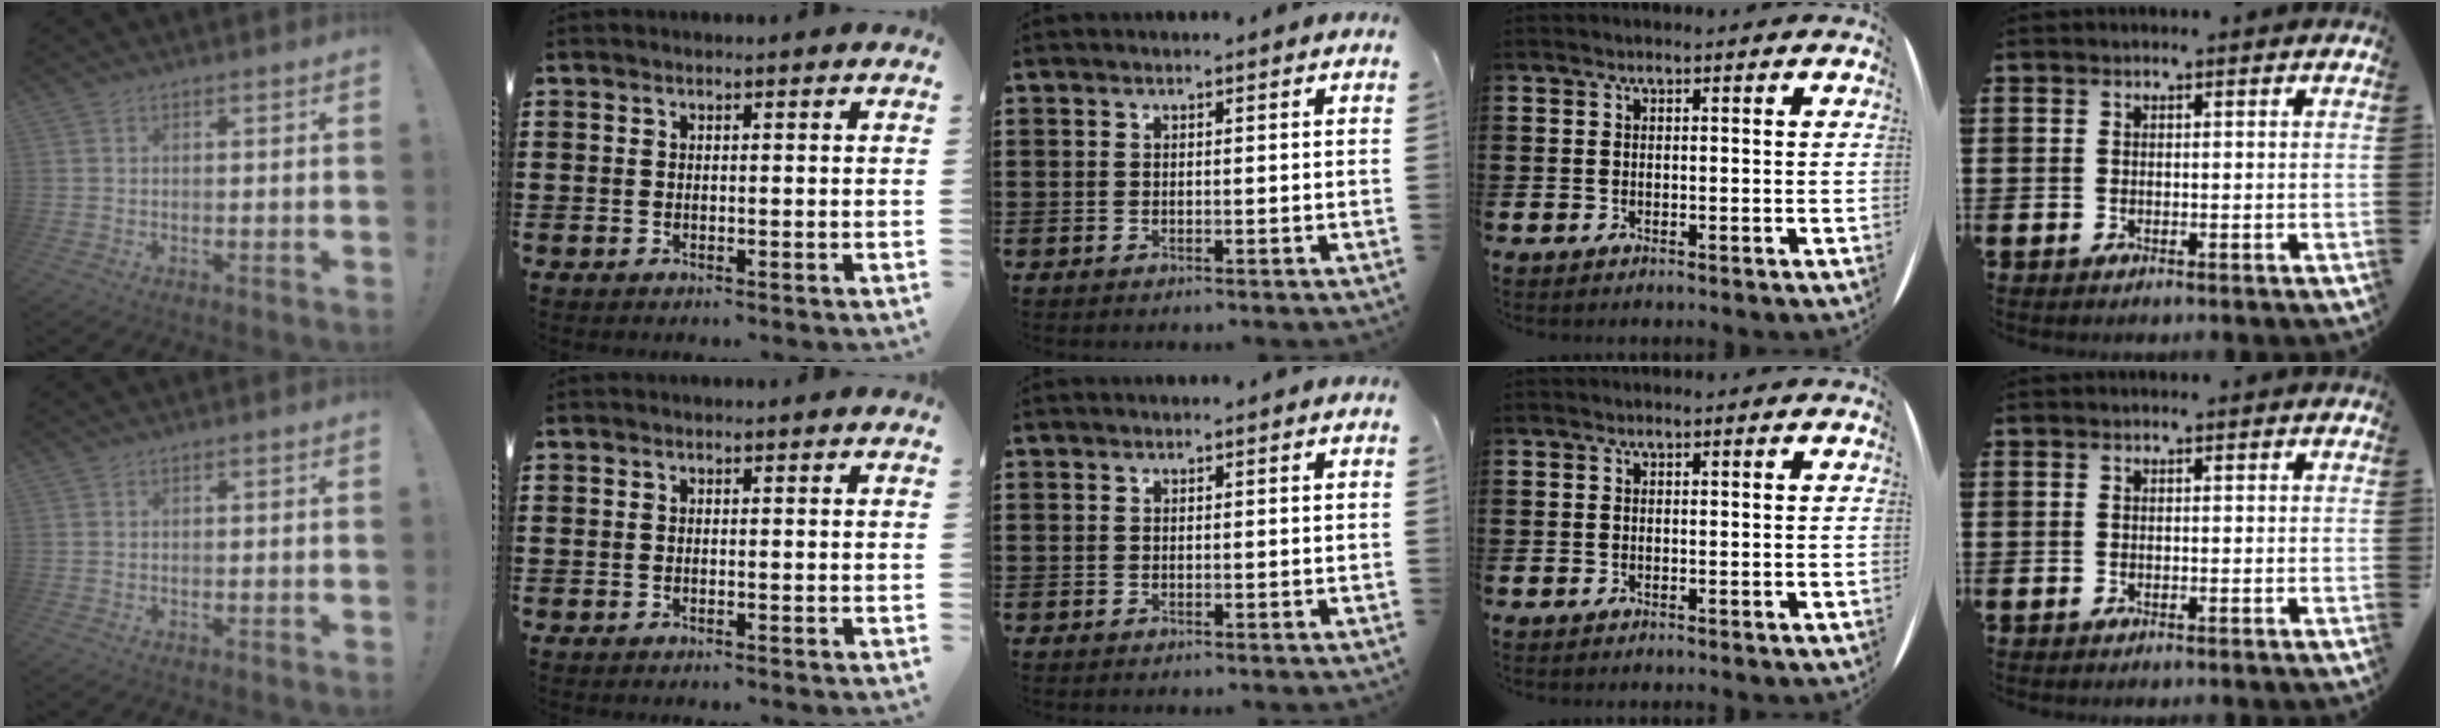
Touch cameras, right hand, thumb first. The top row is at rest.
{}